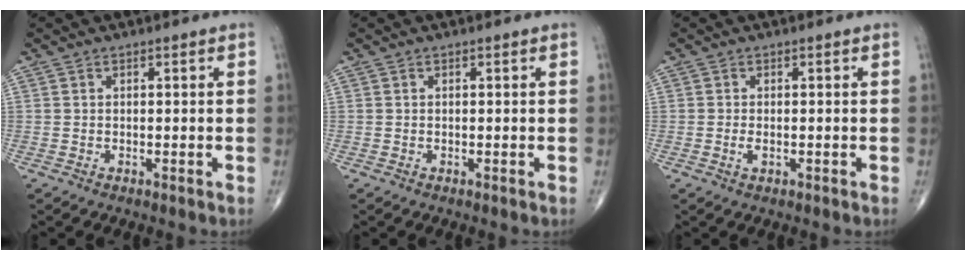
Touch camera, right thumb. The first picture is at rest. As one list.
[{"total": 0.0}, {"total": 1.3, "force": [-0.3, 0.6, 1.1], "torque": [-0.021, 0.000, -0.007]}]